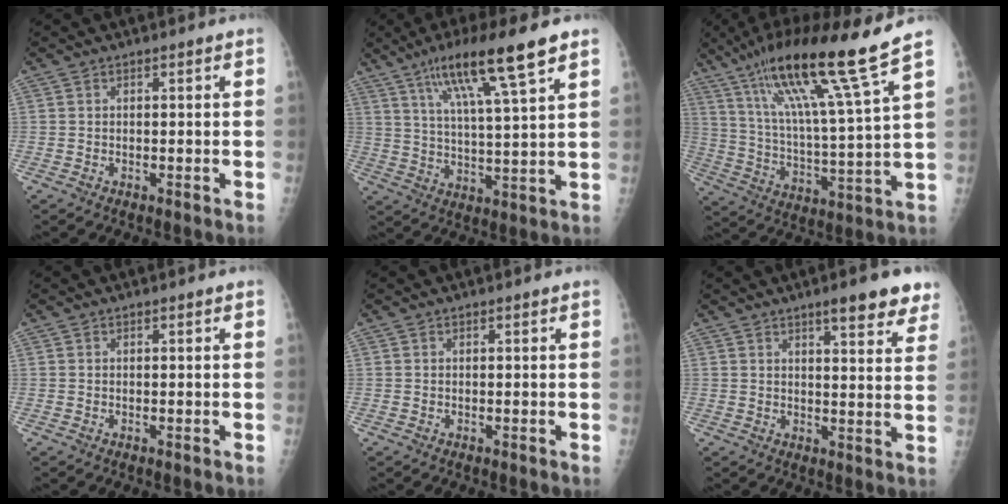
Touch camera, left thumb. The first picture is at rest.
{"total": 14.7, "force": [8.8, 1.5, 11.7], "torque": [-0.206, -0.024, 0.152]}
{"total": 19.1, "force": [12.9, -0.3, 14.1], "torque": [-0.233, -0.057, 0.223]}
{"total": 0.0}
{"total": 0.0}
{"total": 9.4, "force": [6.6, 2.3, 6.3], "torque": [-0.055, -0.031, 0.081]}